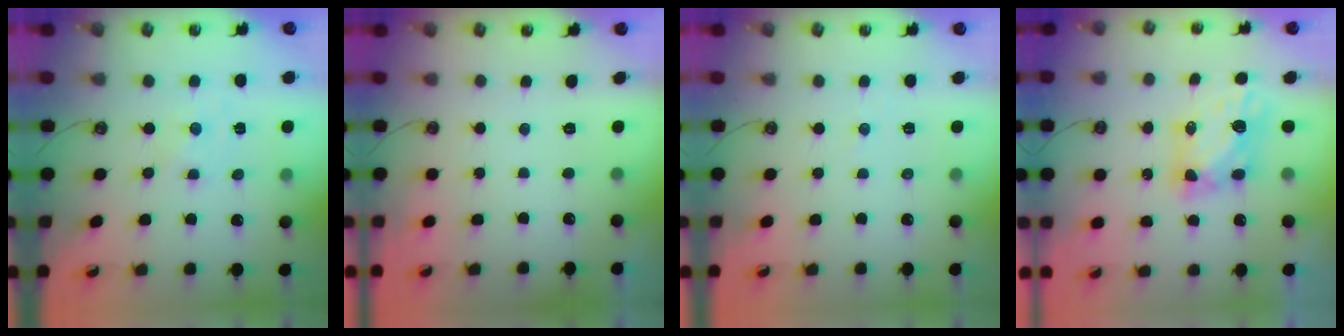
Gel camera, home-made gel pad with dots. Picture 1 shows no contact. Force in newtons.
{"total": 0.0}
{"total": 2.7, "press": 2.7, "slide": 0.3}
{"total": 7.0, "press": 6.9, "slide": 0.8}